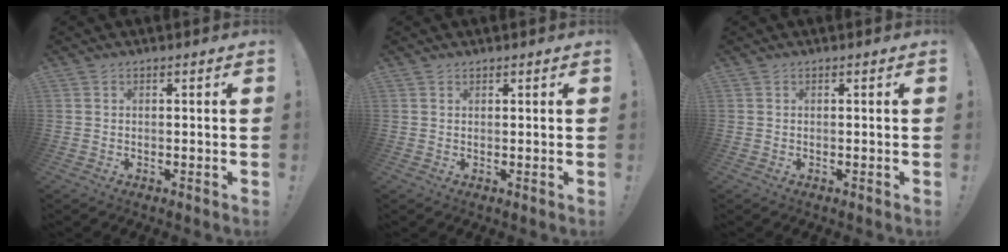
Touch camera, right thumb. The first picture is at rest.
{"total": 0.8, "force": [0.7, 0.1, -0.2], "torque": [0.010, -0.006, 0.015]}
{"total": 0.0}